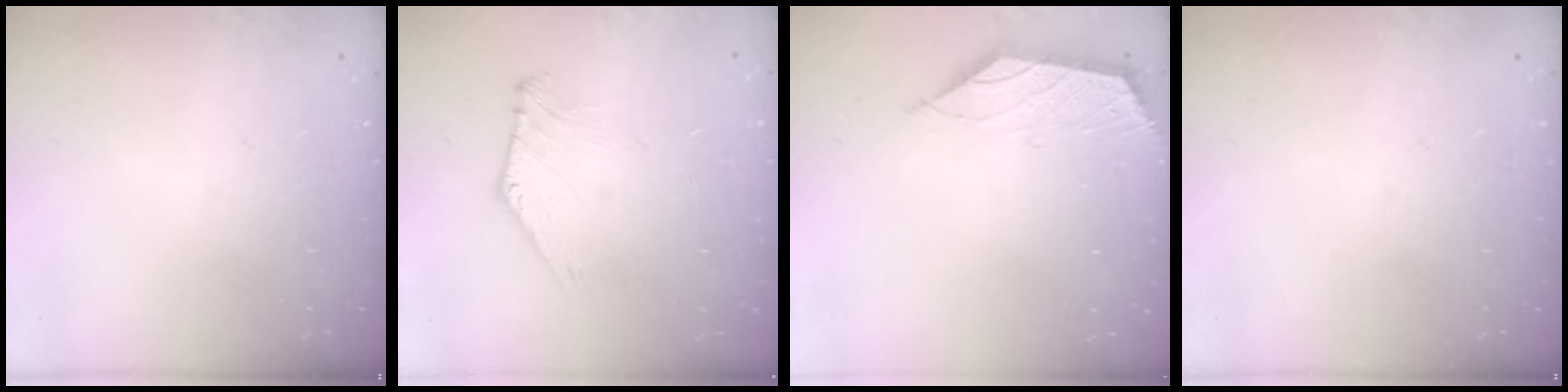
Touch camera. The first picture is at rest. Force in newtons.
{"total": 1.1, "press": 1.1, "slide": 0.2}
{"total": 2.1, "press": 2.0, "slide": 0.3}
{"total": 0.0}